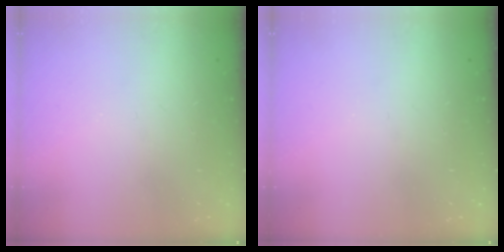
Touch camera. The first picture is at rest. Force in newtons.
{"total": 0.0}